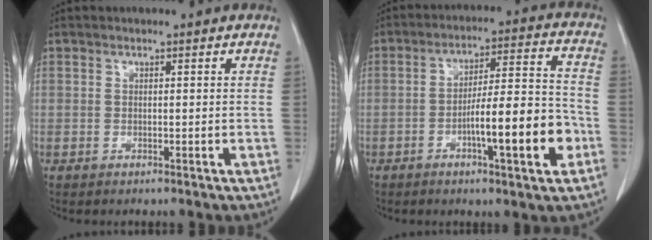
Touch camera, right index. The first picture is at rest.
{"total": 12.8, "force": [-4.5, 1.2, 11.9], "torque": [-0.188, 0.010, -0.068]}